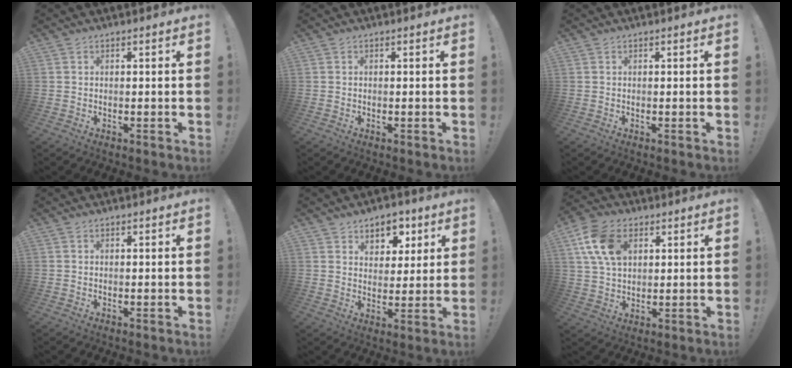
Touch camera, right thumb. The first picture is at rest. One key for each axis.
{"total": 0.0}
{"total": 0.0}
{"total": 0.0}
{"total": 7.4, "fx": 4.4, "fy": 5.6, "fz": 1.9, "tx": -0.013, "ty": -0.038, "tz": 0.083}
{"total": 13.3, "fx": 5.2, "fy": 9.2, "fz": 8.1, "tx": -0.153, "ty": -0.003, "tz": 0.102}